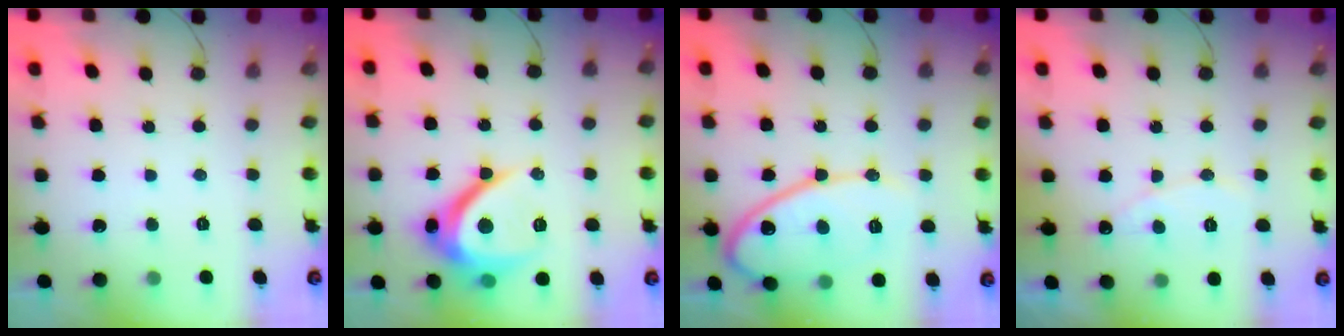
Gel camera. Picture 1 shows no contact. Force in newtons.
{"total": 11.7, "press": 11.7, "slide": 1.3}
{"total": 13.2, "press": 13.2, "slide": 1.2}
{"total": 6.1, "press": 6.1, "slide": 0.5}